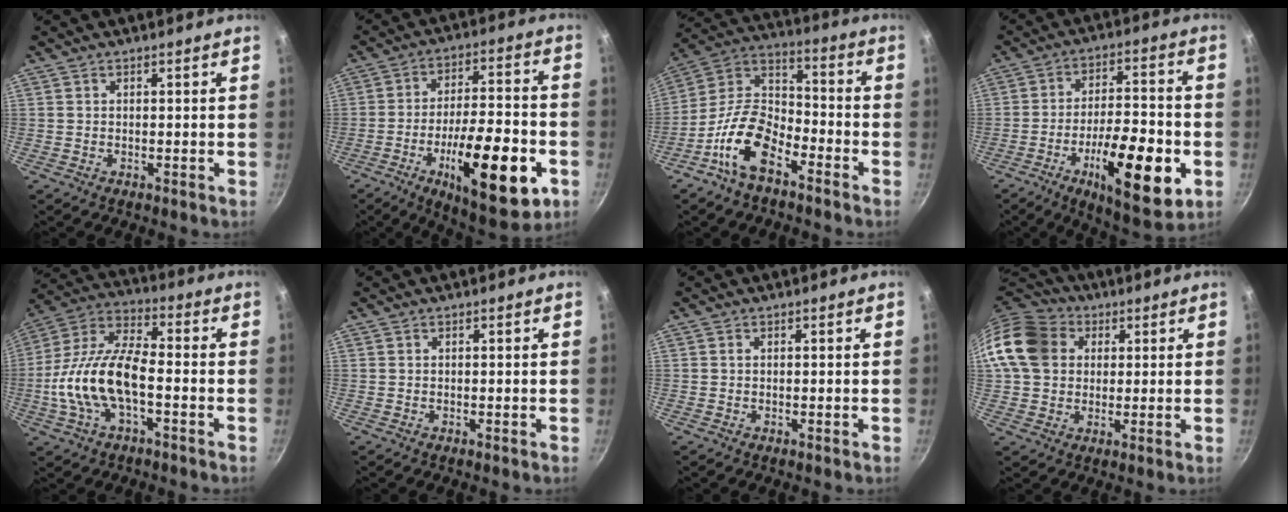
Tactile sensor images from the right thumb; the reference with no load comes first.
{"total": 22.1, "force": [-8.0, 7.5, 19.2], "torque": [-0.269, 0.028, -0.113]}
{"total": 14.3, "force": [-8.0, 7.3, 9.4], "torque": [-0.167, 0.072, -0.174]}
{"total": 19.4, "force": [-6.7, 6.7, 16.9], "torque": [-0.241, 0.022, -0.099]}
{"total": 16.3, "force": [-3.6, 7.4, 14.1], "torque": [-0.263, 0.039, -0.082]}
{"total": 0.0}
{"total": 0.0}
{"total": 14.6, "force": [3.3, 12.0, 7.7], "torque": [-0.133, 0.021, 0.048]}